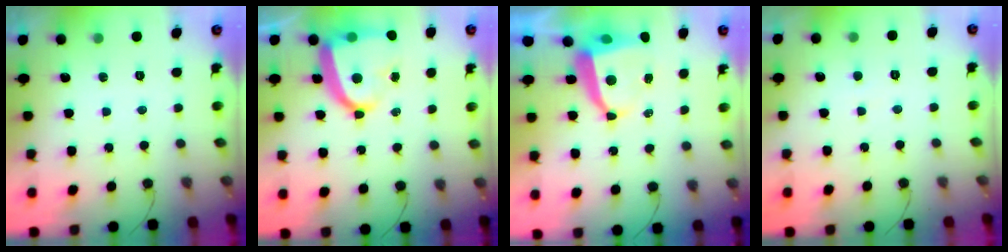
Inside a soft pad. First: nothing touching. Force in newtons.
{"total": 15.5, "press": 15.4, "slide": 1.3}
{"total": 7.8, "press": 7.8, "slide": 0.5}
{"total": 2.2, "press": 2.2, "slide": 0.2}